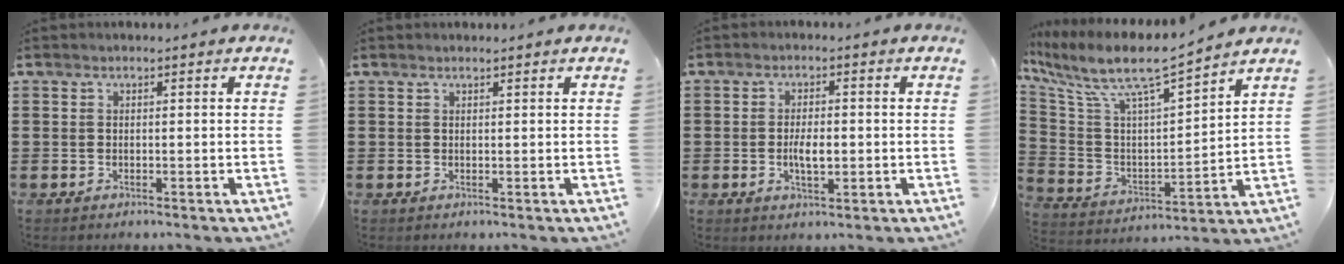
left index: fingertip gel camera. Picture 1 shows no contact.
{"total": 0.5, "force": [0.5, 0.1, 0.2], "torque": [-0.005, 0.000, 0.010]}
{"total": 3.8, "force": [-0.4, 1.5, 3.4], "torque": [-0.055, 0.000, -0.009]}
{"total": 9.2, "force": [7.5, 1.5, 5.2], "torque": [-0.135, -0.051, 0.123]}